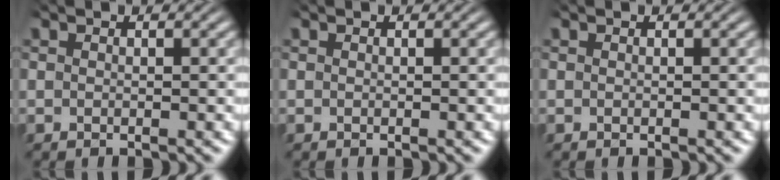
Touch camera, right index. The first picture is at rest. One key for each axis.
{"total": 0.0}
{"total": 0.0}